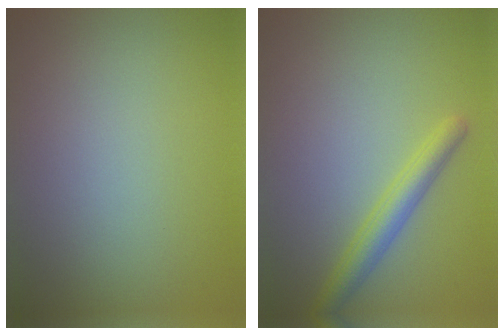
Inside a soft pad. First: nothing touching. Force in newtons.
{"total": 2.8, "press": 2.8, "slide": 0.2}